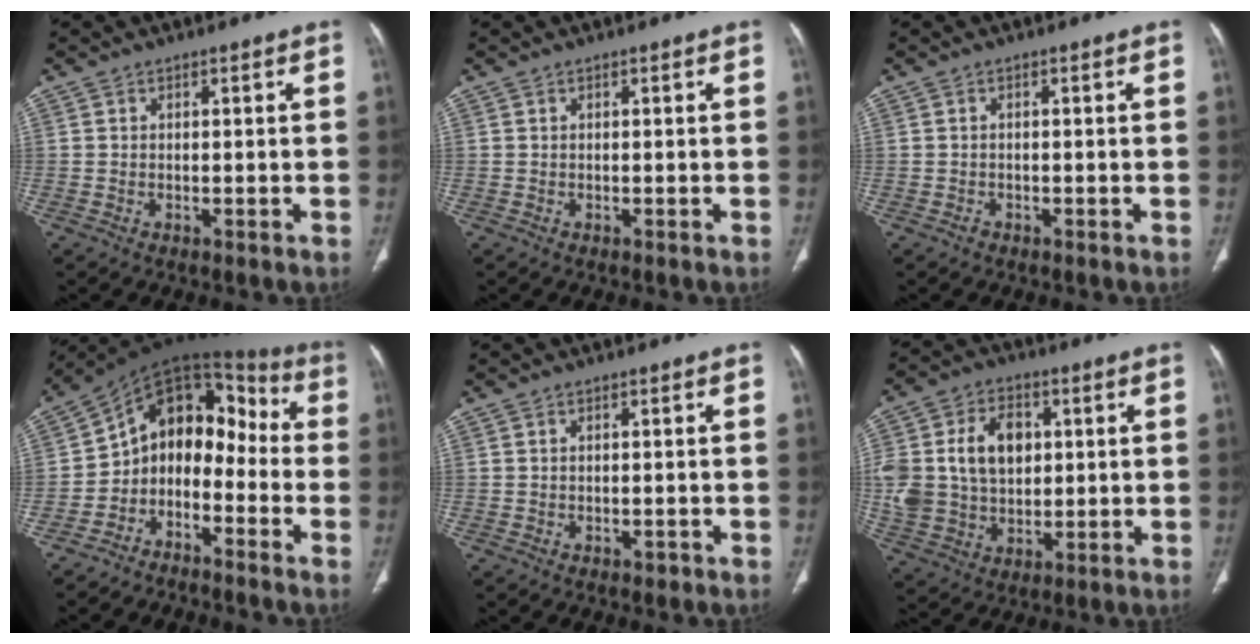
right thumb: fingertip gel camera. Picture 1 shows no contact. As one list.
[{"total": 0.0}, {"total": 0.6, "force": [-0.4, 0.4, 0.1], "torque": [-0.003, 0.001, -0.009]}, {"total": 13.3, "force": [-4.5, 9.5, 8.1], "torque": [-0.077, 0.109, -0.089]}, {"total": 0.7, "force": [-0.5, 0.4, 0.4], "torque": [-0.008, 0.001, -0.004]}, {"total": 17.8, "force": [2.7, 13.0, 11.8], "torque": [-0.227, 0.010, 0.062]}]